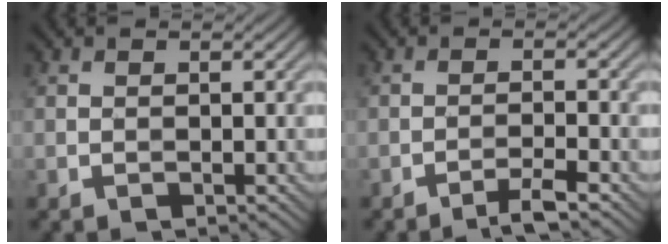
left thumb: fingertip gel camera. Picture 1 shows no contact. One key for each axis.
{"total": 2.9, "fx": -2.2, "fy": 0.1, "fz": 1.9, "tx": -0.032, "ty": 0.008, "tz": -0.046}